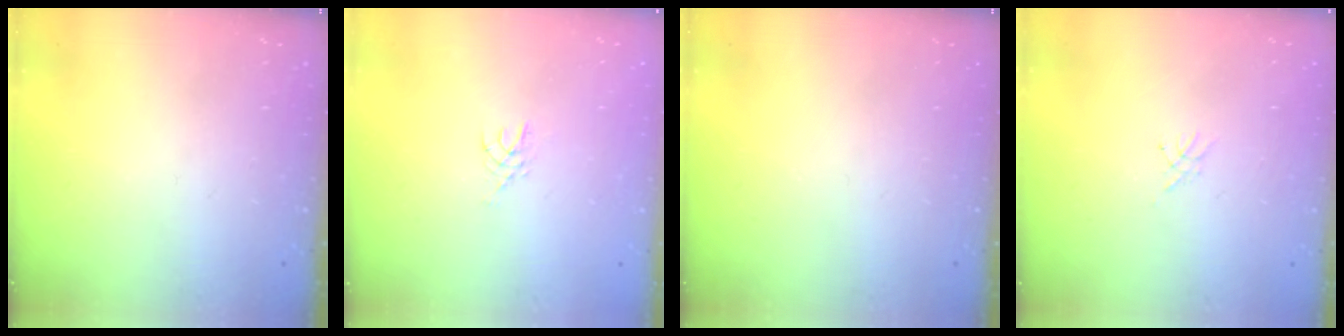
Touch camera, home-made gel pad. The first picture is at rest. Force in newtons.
{"total": 3.3, "press": 3.3, "slide": 0.4}
{"total": 0.0}
{"total": 2.3, "press": 2.2, "slide": 0.3}